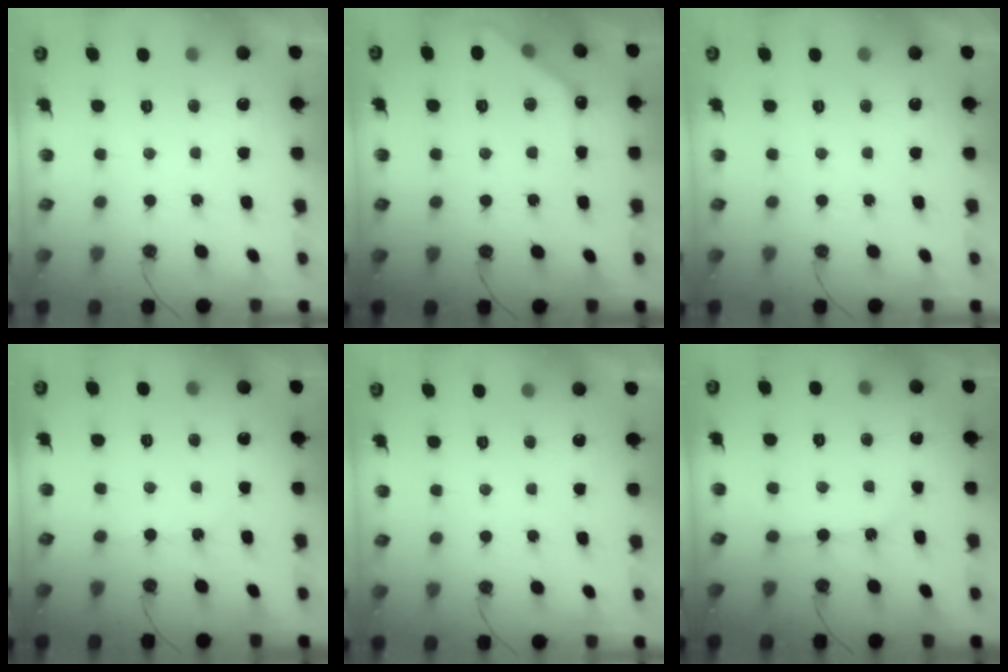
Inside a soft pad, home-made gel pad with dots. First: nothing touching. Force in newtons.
{"total": 10.0, "press": 10.0, "slide": 0.4}
{"total": 0.0}
{"total": 1.3, "press": 1.2, "slide": 0.3}
{"total": 0.0}
{"total": 5.5, "press": 5.5, "slide": 0.5}